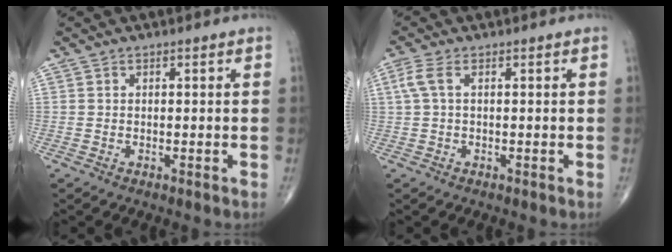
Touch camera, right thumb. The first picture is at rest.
{"total": 2.9, "force": [0.6, 1.1, 2.6], "torque": [-0.082, 0.015, 0.016]}